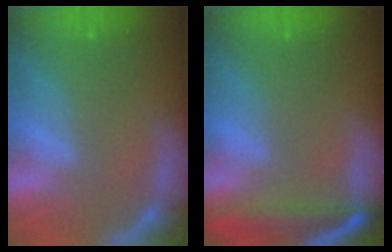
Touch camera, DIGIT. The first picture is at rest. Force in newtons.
{"total": 6.6}